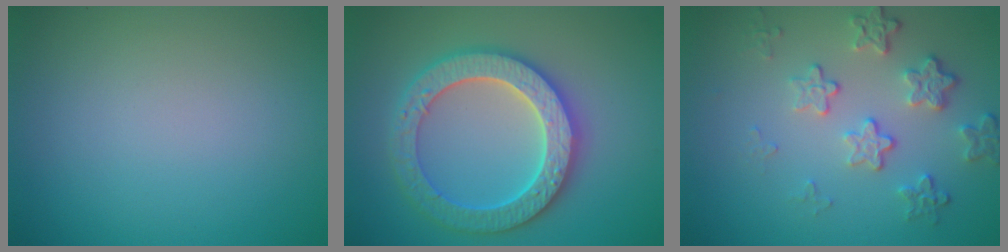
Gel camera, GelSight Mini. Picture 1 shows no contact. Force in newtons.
{"total": 6.4, "press": 6.2, "slide": 1.3}
{"total": 4.1, "press": 3.1, "slide": 2.6}